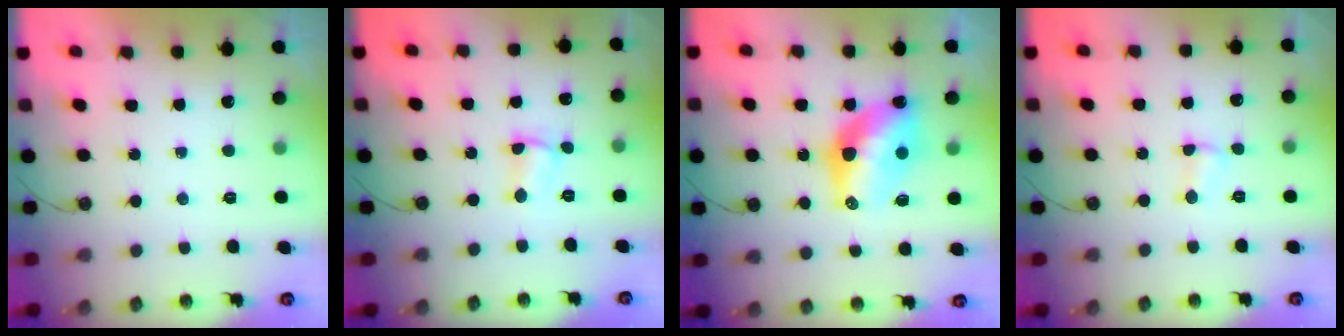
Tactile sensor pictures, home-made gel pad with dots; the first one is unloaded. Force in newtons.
{"total": 1.8, "press": 1.7, "slide": 0.5}
{"total": 12.4, "press": 12.3, "slide": 0.9}
{"total": 3.5, "press": 3.4, "slide": 0.7}